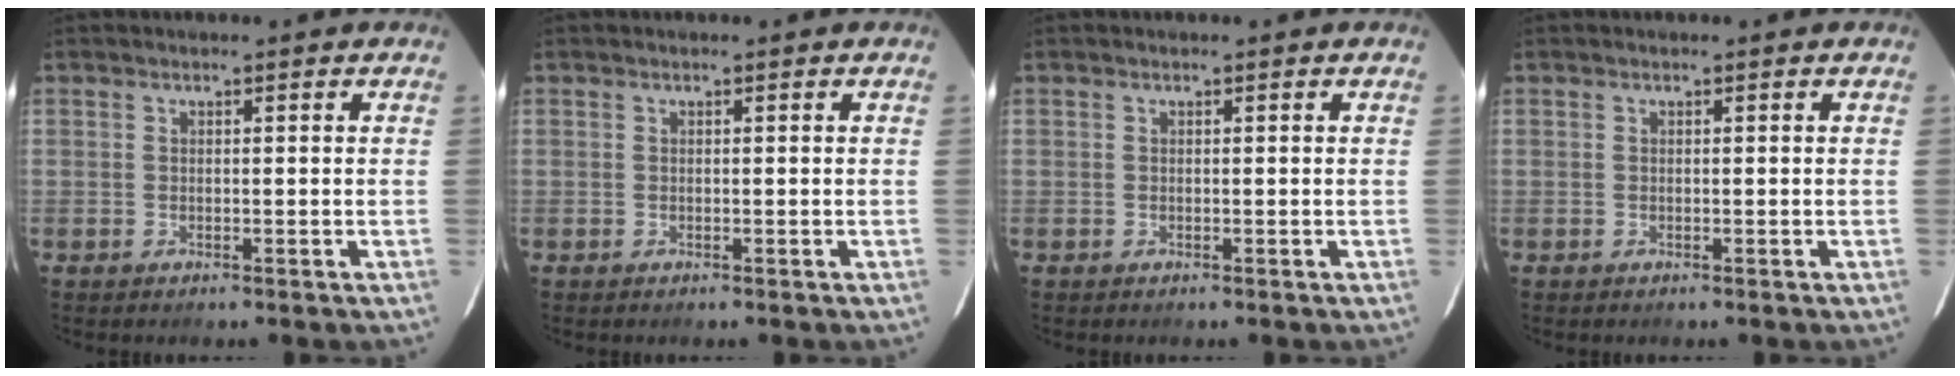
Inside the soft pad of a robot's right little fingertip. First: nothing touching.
{"total": 0.0}
{"total": 0.0}
{"total": 0.0}